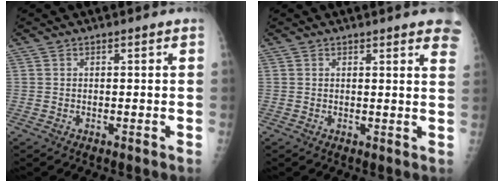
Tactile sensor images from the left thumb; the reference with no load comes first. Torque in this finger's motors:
{"motor_torque": [2.28, 0.91, 0.68, -0.31, 0.01]}